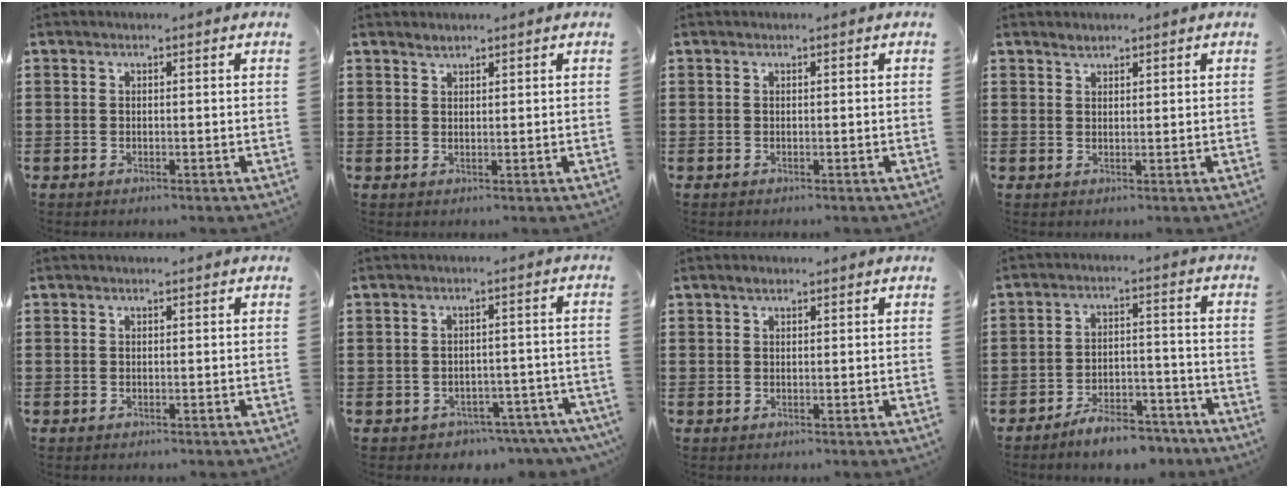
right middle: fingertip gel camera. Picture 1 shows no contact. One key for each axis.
{"total": 1.2, "fx": 1.1, "fy": 0.2, "fz": 0.1, "tx": -0.004, "ty": -0.001, "tz": 0.022}
{"total": 0.0}
{"total": 1.3, "fx": 1.3, "fy": 0.3, "fz": 0.1, "tx": -0.005, "ty": 0.002, "tz": 0.025}
{"total": 0.0}
{"total": 2.6, "fx": -2.4, "fy": 0.8, "fz": 0.1, "tx": -0.011, "ty": 0.004, "tz": -0.053}
{"total": 0.9, "fx": 0.8, "fy": 0.3, "fz": 0.4, "tx": -0.001, "ty": 0.000, "tz": 0.013}
{"total": 6.3, "fx": -5.9, "fy": 1.2, "fz": 2.0, "tx": -0.036, "ty": 0.011, "tz": -0.112}